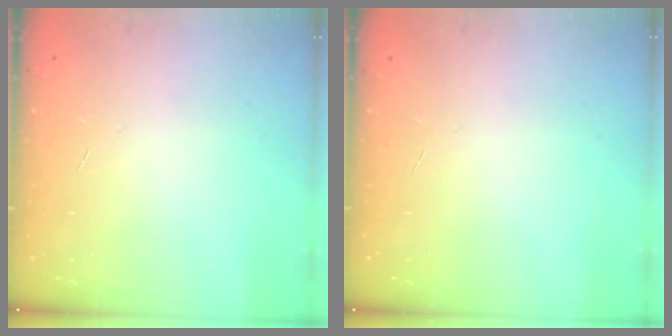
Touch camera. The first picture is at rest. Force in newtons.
{"total": 0.0}